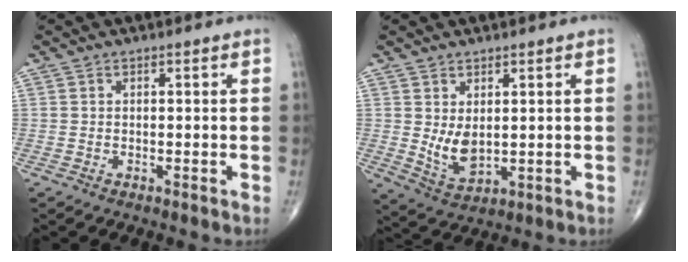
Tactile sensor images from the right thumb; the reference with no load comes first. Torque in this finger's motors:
{"motor_torque": [0.60, 0.62, 0.52, 0.24, 0.03]}